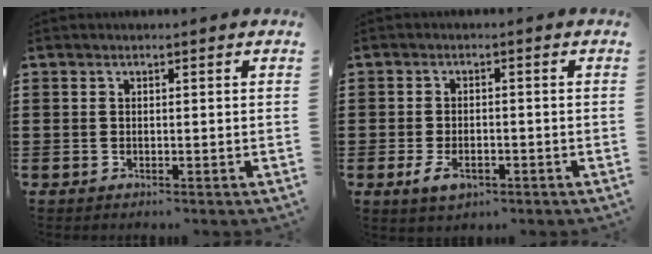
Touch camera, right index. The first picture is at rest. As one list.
[{"total": 3.0, "force": [-1.4, 1.6, 2.2], "torque": [-0.052, -0.005, -0.031]}]